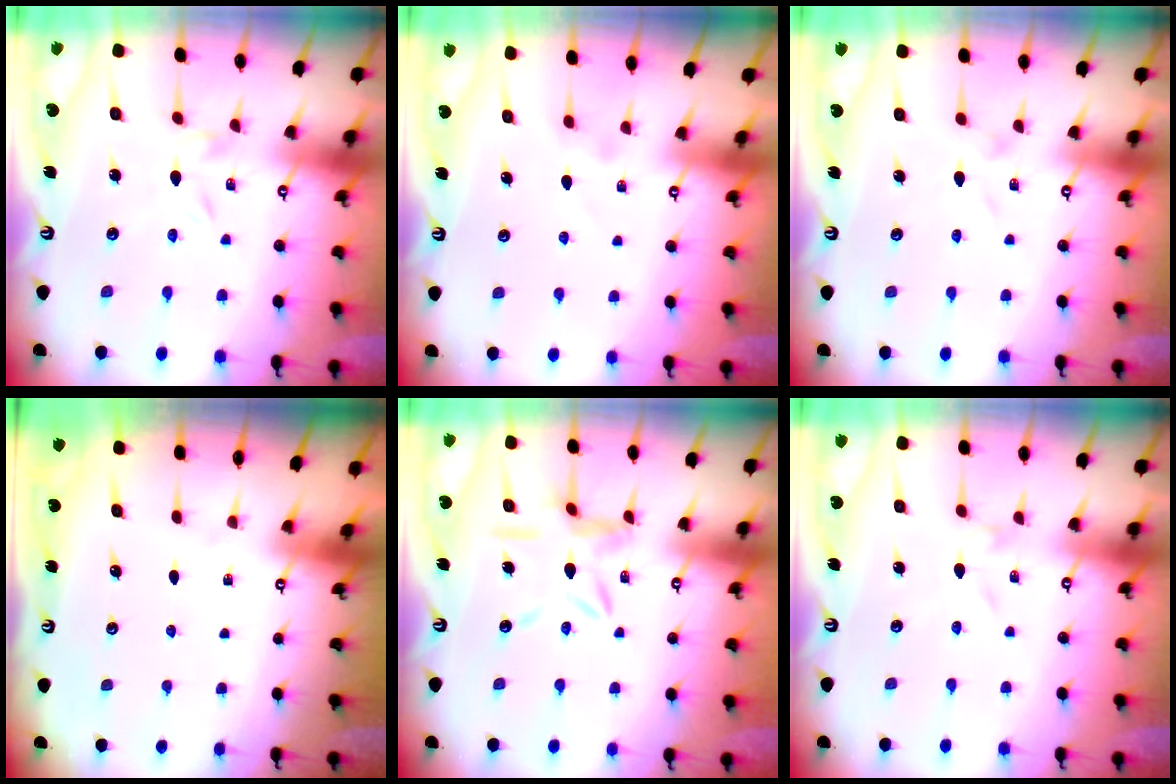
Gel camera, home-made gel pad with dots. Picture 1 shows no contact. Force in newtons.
{"total": 2.3, "press": 2.3, "slide": 0.4}
{"total": 1.0, "press": 1.0, "slide": 0.0}
{"total": 0.0}
{"total": 11.3, "press": 11.2, "slide": 1.0}
{"total": 0.0}